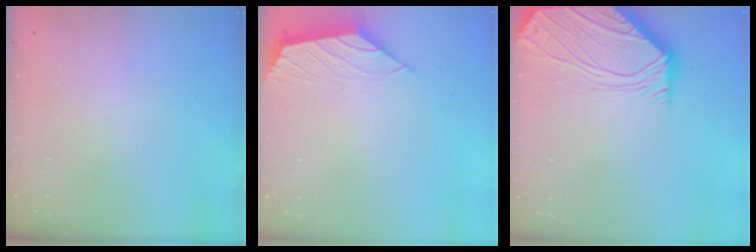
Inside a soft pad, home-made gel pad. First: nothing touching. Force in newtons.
{"total": 1.8, "press": 1.7, "slide": 0.5}
{"total": 1.3, "press": 1.2, "slide": 0.4}